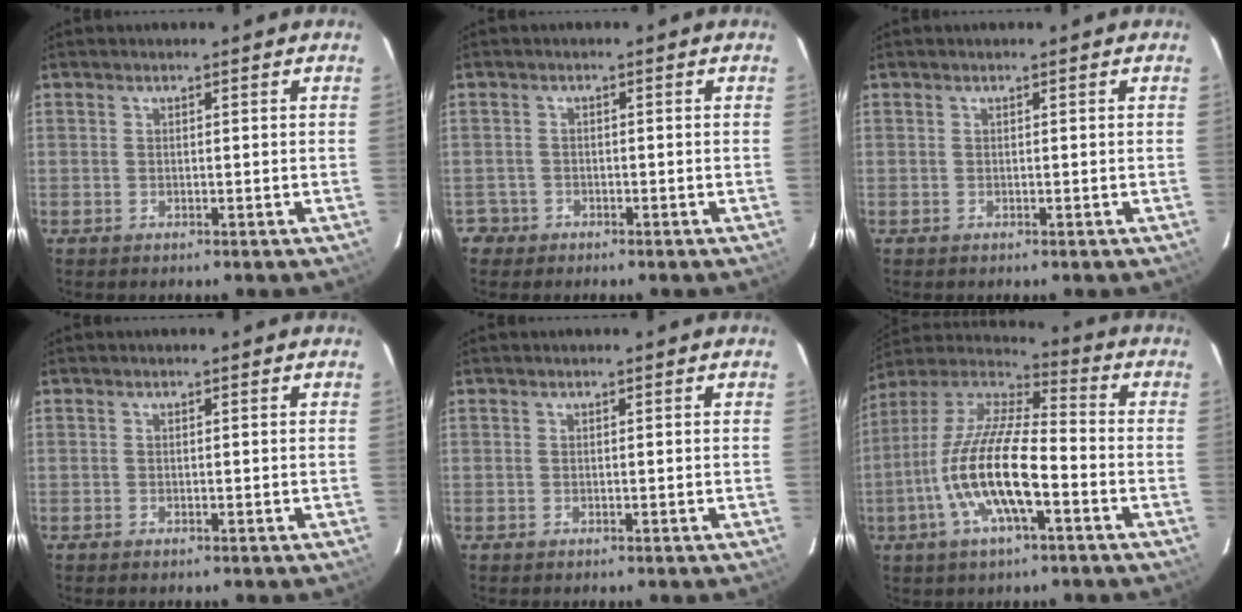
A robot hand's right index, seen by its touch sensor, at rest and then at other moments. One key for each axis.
{"total": 2.7, "fx": -1.3, "fy": 2.3, "fz": -0.1, "tx": 0.000, "ty": 0.015, "tz": -0.020}
{"total": 0.0}
{"total": 0.0}
{"total": 0.0}
{"total": 17.1, "fx": -5.8, "fy": 4.9, "fz": 15.3, "tx": -0.303, "ty": -0.009, "tz": -0.116}